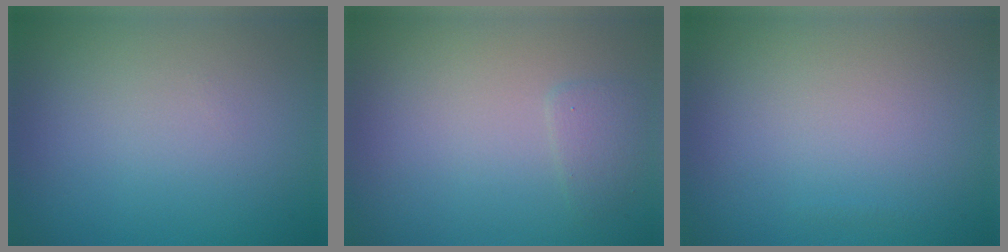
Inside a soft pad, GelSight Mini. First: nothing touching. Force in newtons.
{"total": 1.1, "press": 1.1, "slide": 0.2}
{"total": 0.0}